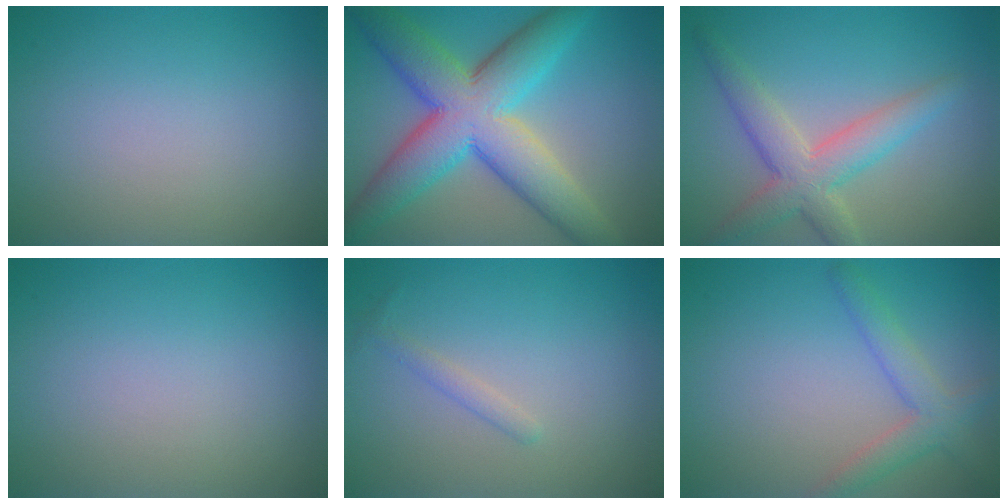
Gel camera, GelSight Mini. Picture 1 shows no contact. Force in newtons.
{"total": 11.1, "press": 11.1, "slide": 0.3}
{"total": 4.8, "press": 4.8, "slide": 0.2}
{"total": 0.0}
{"total": 1.1, "press": 1.1, "slide": 0.1}
{"total": 3.1, "press": 3.1, "slide": 0.1}